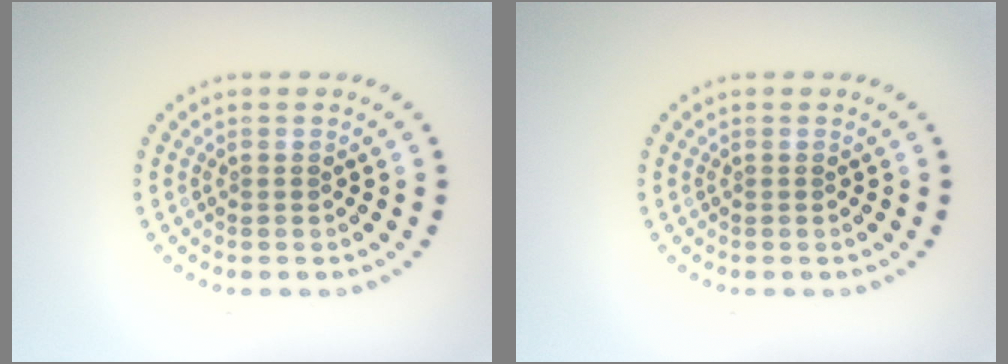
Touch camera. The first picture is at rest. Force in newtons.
{"total": 0.0}